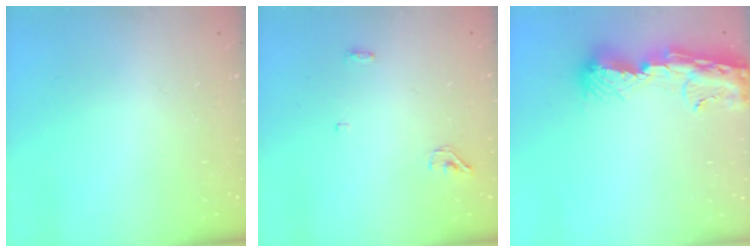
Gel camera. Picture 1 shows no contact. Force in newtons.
{"total": 3.7, "press": 3.6, "slide": 0.9}
{"total": 13.0, "press": 12.9, "slide": 1.3}